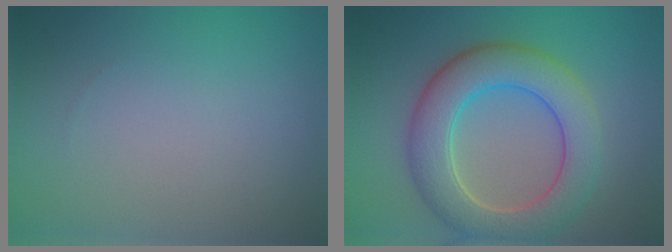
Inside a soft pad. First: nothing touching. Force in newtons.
{"total": 7.6, "press": 7.6, "slide": 0.9}